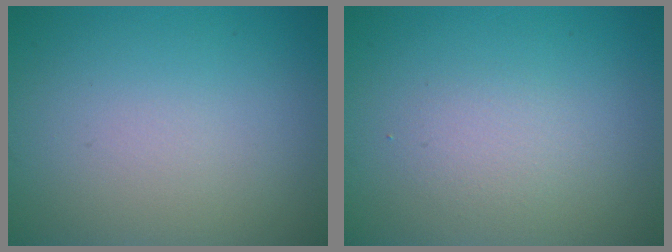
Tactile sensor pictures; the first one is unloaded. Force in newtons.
{"total": 1.5, "press": 1.4, "slide": 0.1}